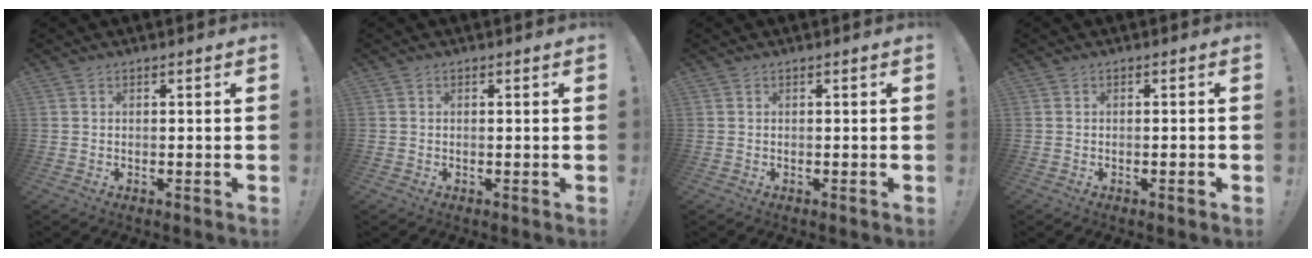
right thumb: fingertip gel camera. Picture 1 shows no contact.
{"total": 0.0}
{"total": 0.0}
{"total": 1.4, "force": [-0.7, 0.1, 1.1], "torque": [-0.020, 0.003, -0.011]}